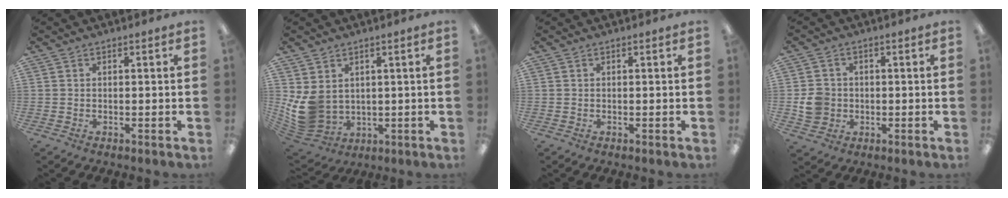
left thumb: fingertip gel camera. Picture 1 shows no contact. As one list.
[{"total": 9.1, "force": [1.4, 7.6, 4.7], "torque": [-0.126, -0.019, 0.032]}, {"total": 0.0}, {"total": 5.8, "force": [-0.4, 5.4, 2.0], "torque": [-0.032, 0.009, -0.007]}]